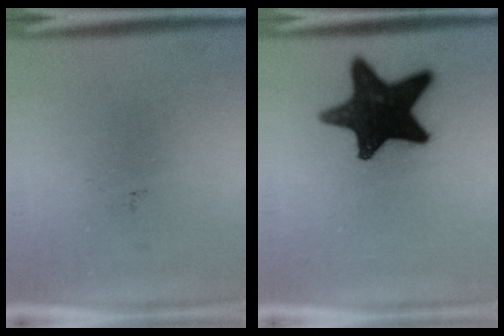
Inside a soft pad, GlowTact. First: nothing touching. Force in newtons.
{"total": 17.6}